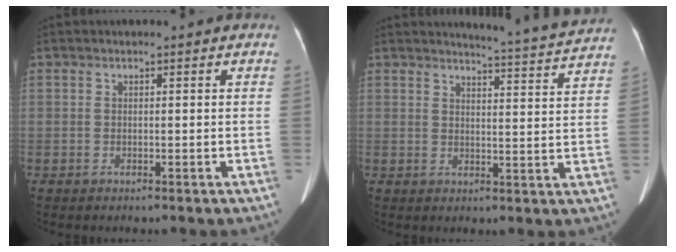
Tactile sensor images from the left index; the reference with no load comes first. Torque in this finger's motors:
{"motor_torque": [-0.41, -1.16, 0.00, 0.02]}